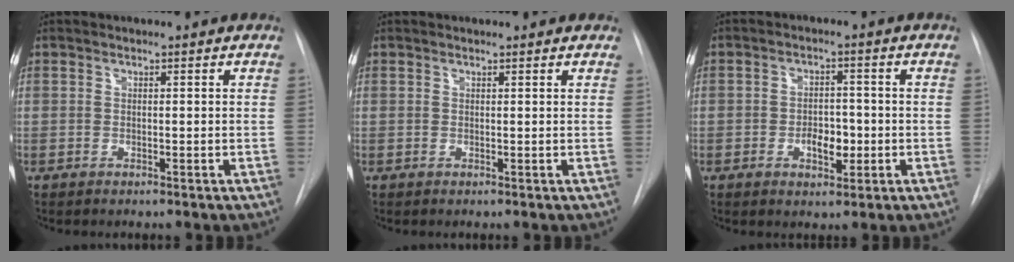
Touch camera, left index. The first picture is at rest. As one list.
[{"total": 1.4, "force": [1.3, 0.4, 0.4], "torque": [-0.009, 0.009, 0.008]}, {"total": 4.5, "force": [-1.9, 2.4, 3.2], "torque": [-0.047, -0.001, -0.024]}]